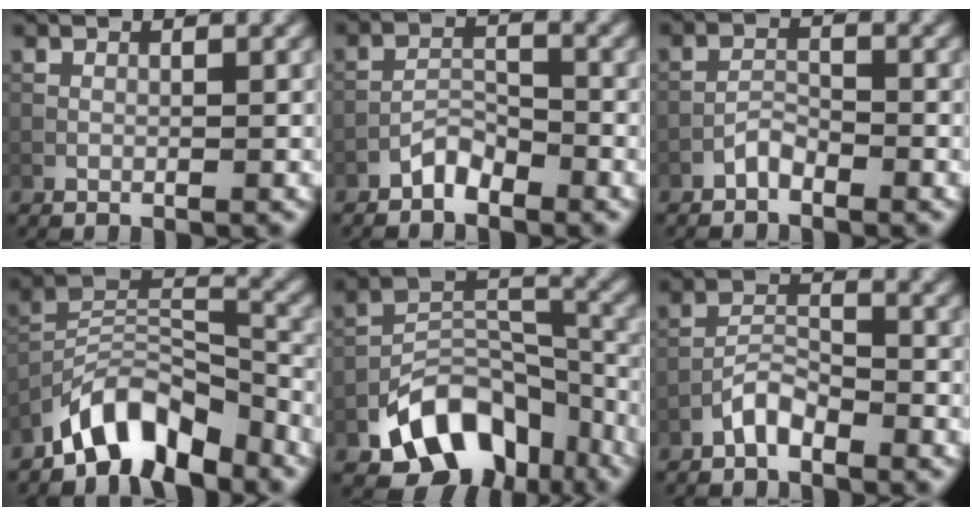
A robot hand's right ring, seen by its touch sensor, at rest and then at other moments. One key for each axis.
{"total": 2.3, "fx": -1.9, "fy": 0.9, "fz": 0.8, "tx": -0.009, "ty": 0.012, "tz": -0.040}
{"total": 1.6, "fx": -1.3, "fy": 0.6, "fz": 0.6, "tx": -0.008, "ty": 0.009, "tz": -0.029}
{"total": 7.7, "fx": -6.1, "fy": 2.9, "fz": 3.7, "tx": -0.051, "ty": 0.005, "tz": -0.122}
{"total": 10.1, "fx": -6.1, "fy": 6.0, "fz": 5.3, "tx": -0.069, "ty": -0.001, "tz": -0.108}
{"total": 2.5, "fx": -2.0, "fy": 0.9, "fz": 1.2, "tx": -0.020, "ty": 0.013, "tz": -0.044}